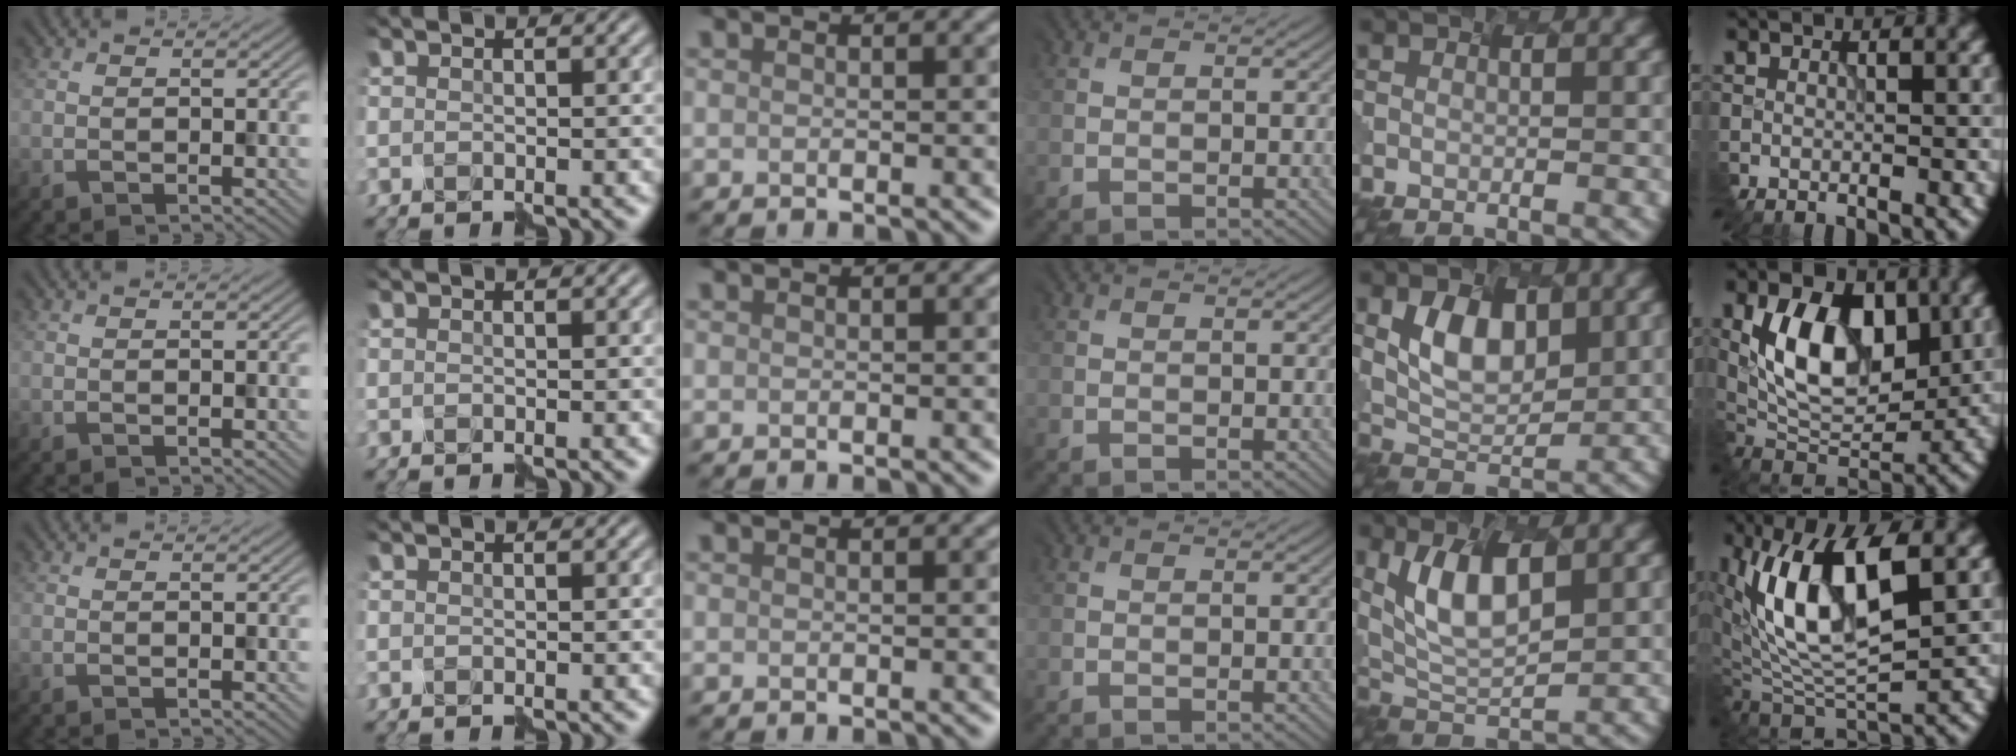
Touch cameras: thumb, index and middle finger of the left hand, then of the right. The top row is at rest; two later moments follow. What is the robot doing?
{"motion": "assemble", "object": "hinged jar"}